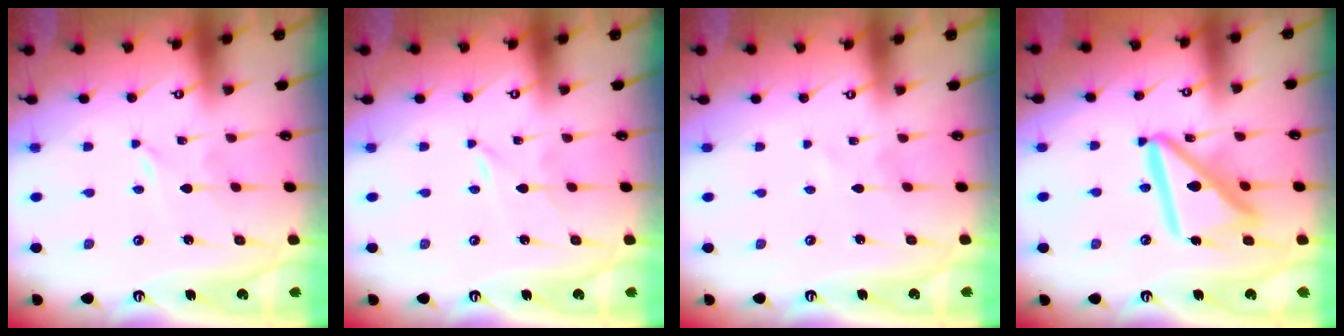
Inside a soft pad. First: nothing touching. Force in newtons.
{"total": 0.0}
{"total": 0.0}
{"total": 15.1, "press": 15.0, "slide": 1.7}